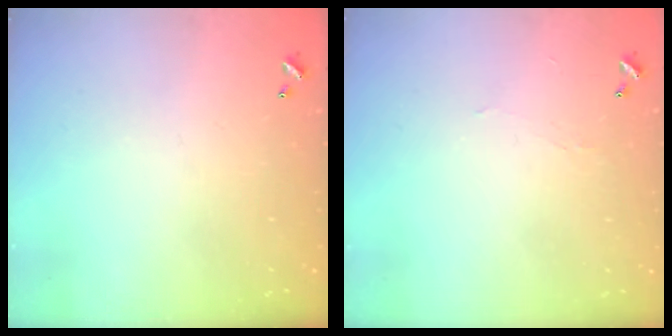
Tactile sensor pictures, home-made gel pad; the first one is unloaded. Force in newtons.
{"total": 0.8, "press": 0.7, "slide": 0.4}